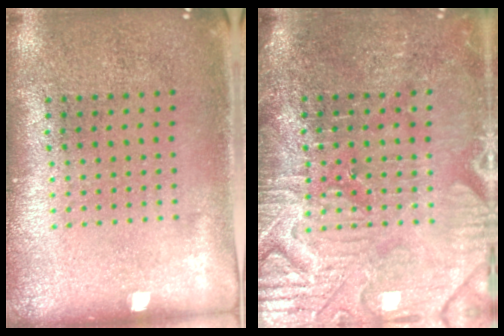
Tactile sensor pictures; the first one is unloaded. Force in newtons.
{"total": 4.0, "press": 3.8, "slide": 1.3}